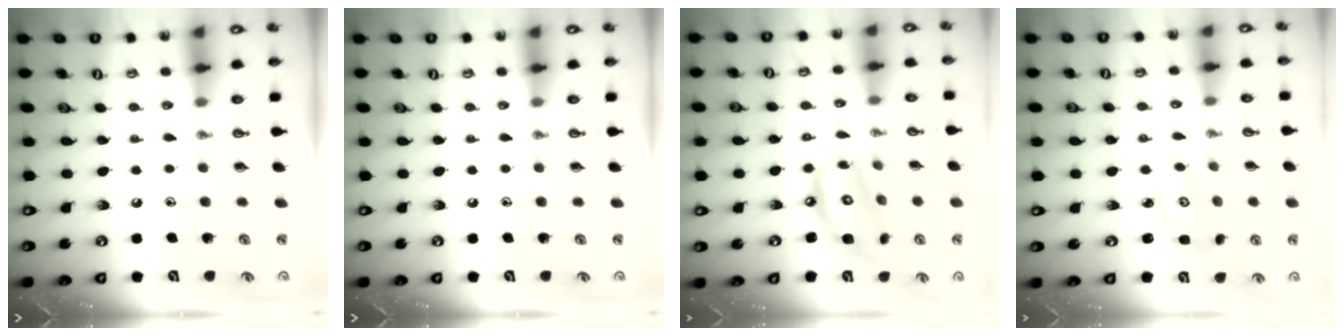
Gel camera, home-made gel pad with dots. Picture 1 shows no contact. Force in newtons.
{"total": 0.0}
{"total": 10.7, "press": 10.6, "slide": 1.1}
{"total": 2.8, "press": 2.8, "slide": 0.3}